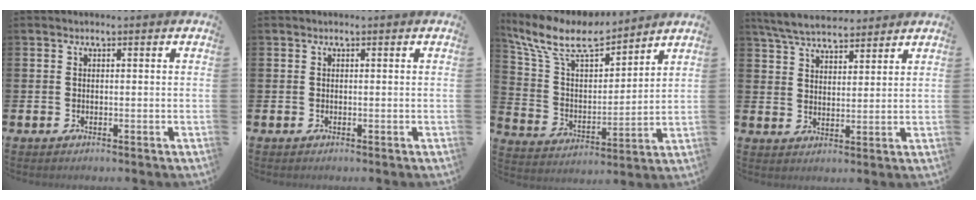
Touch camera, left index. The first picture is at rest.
{"total": 0.0}
{"total": 10.2, "force": [8.9, 2.8, 4.2], "torque": [-0.127, -0.052, 0.156]}
{"total": 5.8, "force": [5.5, 1.3, 1.3], "torque": [-0.050, -0.018, 0.101]}